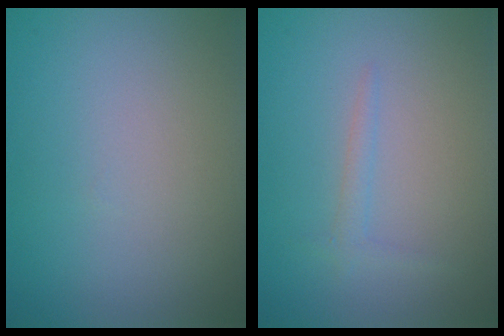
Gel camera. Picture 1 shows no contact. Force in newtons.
{"total": 1.0, "press": 1.0, "slide": 0.1}